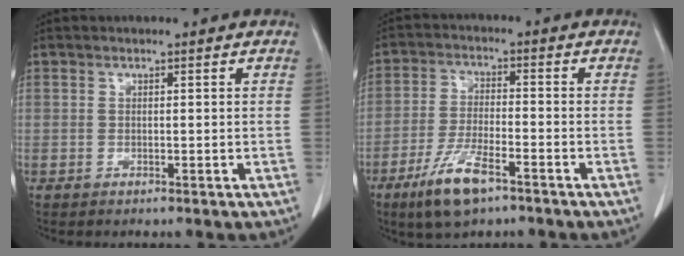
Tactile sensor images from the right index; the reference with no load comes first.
{"total": 8.7, "force": [-5.4, 2.1, 6.5], "torque": [-0.133, -0.014, -0.095]}